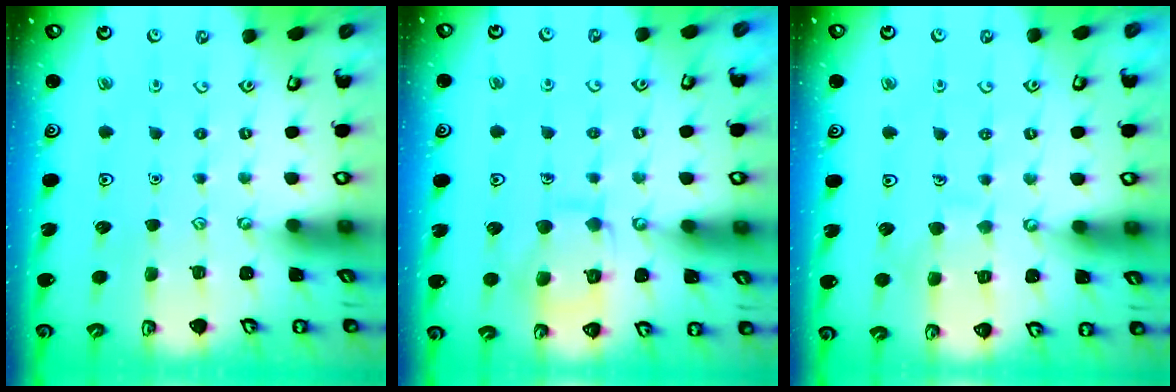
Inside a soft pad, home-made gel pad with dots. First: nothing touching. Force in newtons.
{"total": 11.0, "press": 11.0, "slide": 0.9}
{"total": 7.8, "press": 7.8, "slide": 0.4}